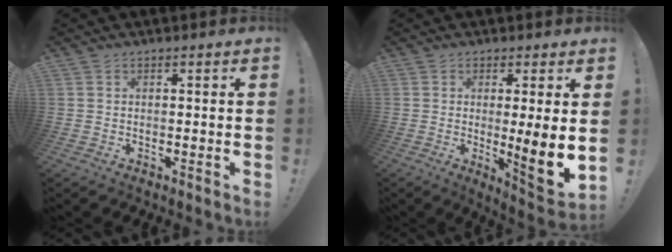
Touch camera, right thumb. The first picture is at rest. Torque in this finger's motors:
{"motor_torque": [-0.14, 1.08, 1.14, -0.12, 0.06]}